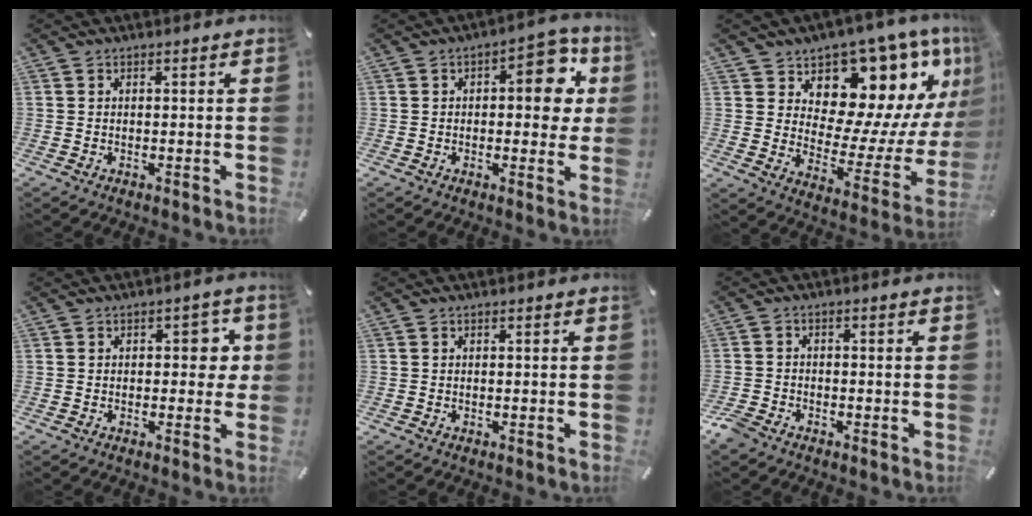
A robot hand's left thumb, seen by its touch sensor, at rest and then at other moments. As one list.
[{"total": 11.5, "force": [2.6, 6.1, 9.4], "torque": [-0.096, -0.011, 0.035]}, {"total": 14.5, "force": [9.4, 8.3, 7.2], "torque": [-0.081, -0.114, 0.154]}, {"total": 5.0, "force": [0.7, 3.2, 3.8], "torque": [-0.035, -0.002, 0.000]}, {"total": 0.0}, {"total": 2.8, "force": [-2.1, 1.5, 1.0], "torque": [-0.028, 0.007, -0.045]}]